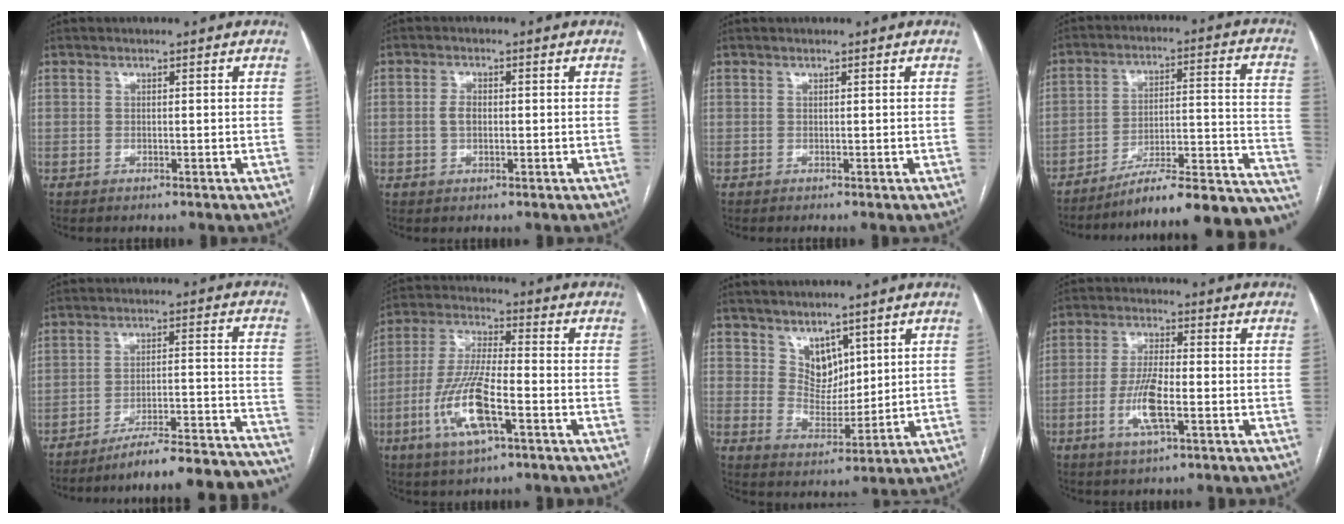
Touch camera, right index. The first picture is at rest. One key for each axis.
{"total": 2.3, "fx": 0.0, "fy": 1.4, "fz": 1.8, "tx": -0.038, "ty": 0.005, "tz": 0.000}
{"total": 0.0}
{"total": 24.1, "fx": -21.0, "fy": 2.3, "fz": 11.7, "tx": -0.068, "ty": 0.031, "tz": -0.292}
{"total": 23.9, "fx": -22.7, "fy": 0.6, "fz": 7.4, "tx": -0.031, "ty": 0.014, "tz": -0.299}
{"total": 12.8, "fx": -4.6, "fy": 2.8, "fz": 11.5, "tx": -0.244, "ty": -0.009, "tz": -0.084}
{"total": 5.7, "fx": 3.8, "fy": 3.6, "fz": 2.3, "tx": -0.037, "ty": -0.002, "tz": 0.079}
{"total": 7.6, "fx": -2.2, "fy": 1.6, "fz": 7.1, "tx": -0.145, "ty": -0.004, "tz": -0.041}